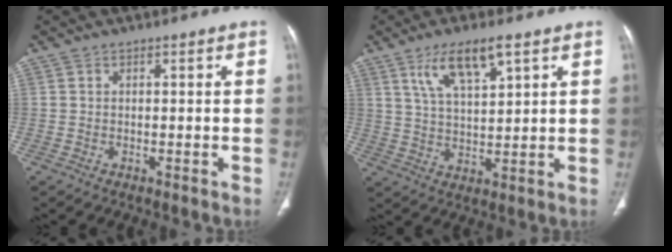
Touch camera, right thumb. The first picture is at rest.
{"total": 9.2, "force": [5.1, 2.8, 7.1], "torque": [-0.129, -0.020, 0.102]}